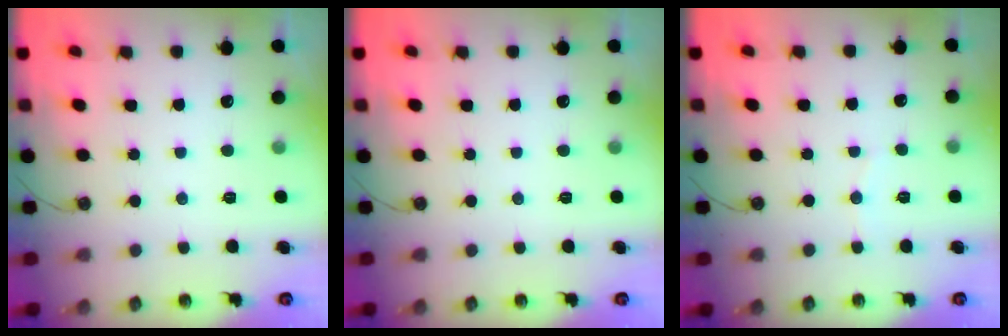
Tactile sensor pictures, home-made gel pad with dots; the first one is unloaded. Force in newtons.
{"total": 0.0}
{"total": 3.0, "press": 3.0, "slide": 0.3}